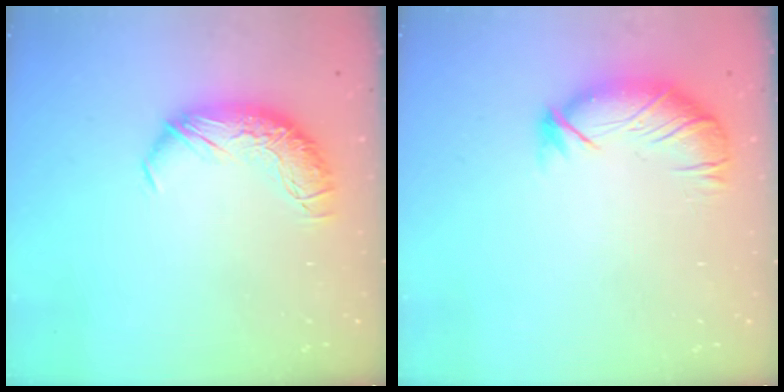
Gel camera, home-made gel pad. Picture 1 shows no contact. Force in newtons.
{"total": 2.9, "press": 2.5, "slide": 1.5}